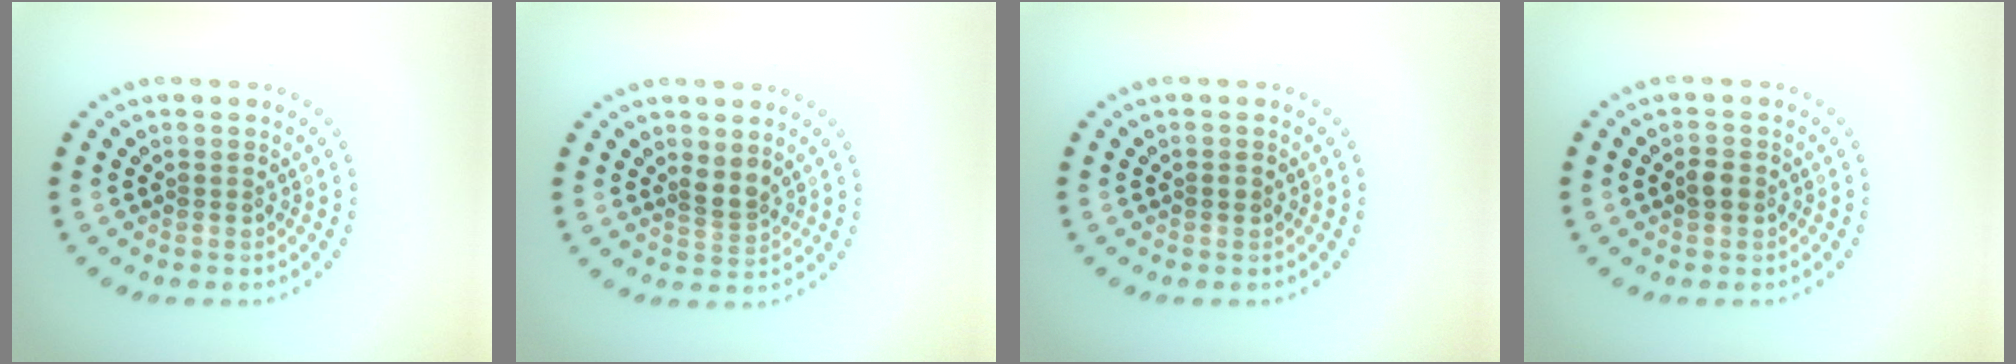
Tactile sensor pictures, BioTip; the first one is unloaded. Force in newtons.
{"total": 1.8, "press": 1.3, "slide": 1.2}
{"total": 0.6, "press": 0.6, "slide": 0.1}
{"total": 1.4, "press": 1.4, "slide": 0.1}